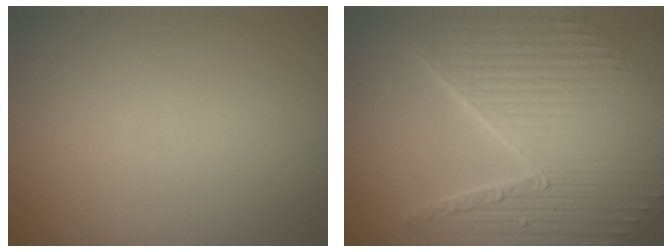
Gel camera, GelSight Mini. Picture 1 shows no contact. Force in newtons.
{"total": 11.2, "press": 7.4, "slide": 8.5}